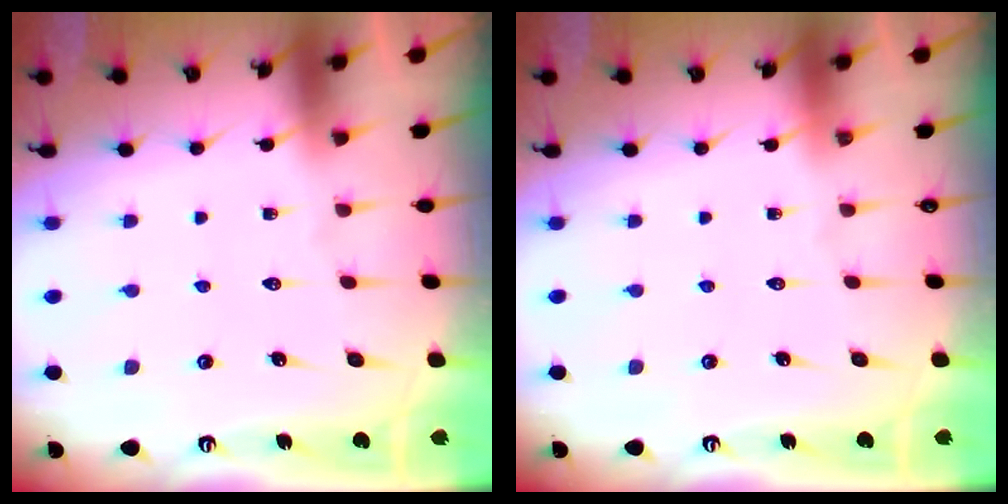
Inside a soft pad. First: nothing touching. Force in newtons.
{"total": 0.0}